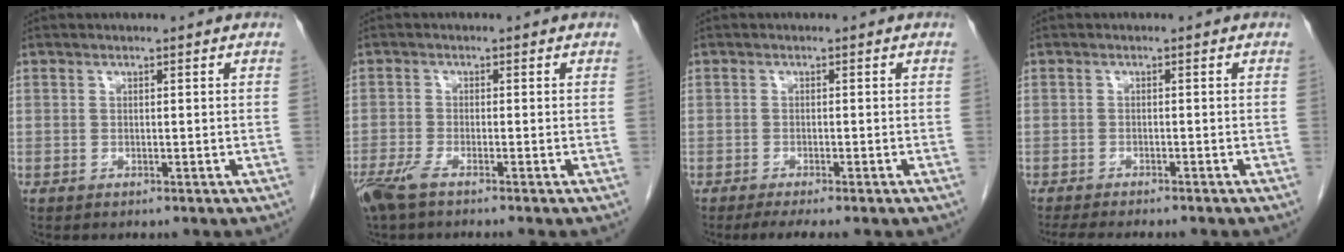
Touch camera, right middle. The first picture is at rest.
{"total": 4.2, "force": [-3.1, 0.2, 2.8], "torque": [-0.056, -0.010, -0.063]}
{"total": 4.4, "force": [-3.5, 0.0, 2.8], "torque": [-0.035, -0.009, -0.051]}
{"total": 9.3, "force": [-8.0, 1.4, 4.5], "torque": [-0.057, -0.013, -0.110]}